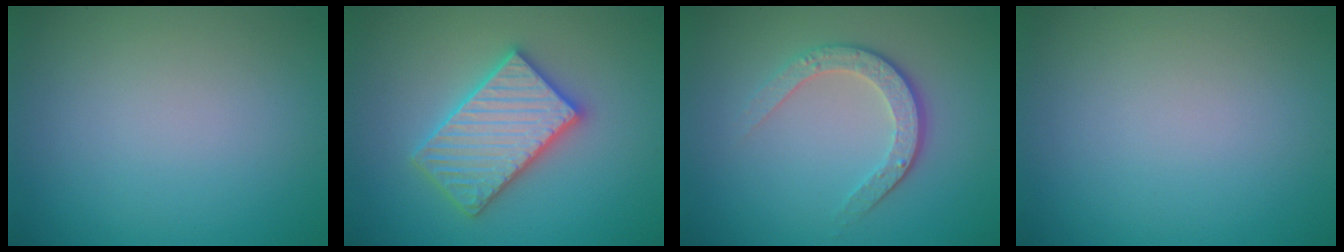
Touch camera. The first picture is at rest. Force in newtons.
{"total": 5.5, "press": 5.5, "slide": 0.8}
{"total": 3.4, "press": 2.5, "slide": 2.3}
{"total": 0.0}